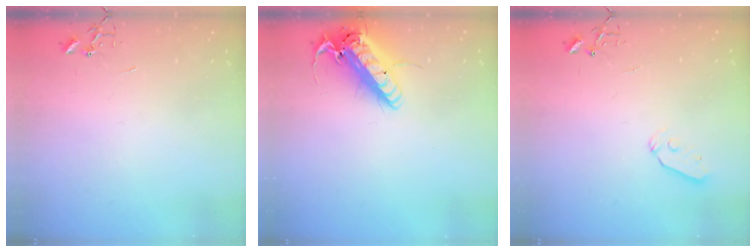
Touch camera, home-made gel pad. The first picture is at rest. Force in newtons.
{"total": 18.3, "press": 18.0, "slide": 3.3}
{"total": 5.3, "press": 5.2, "slide": 0.6}